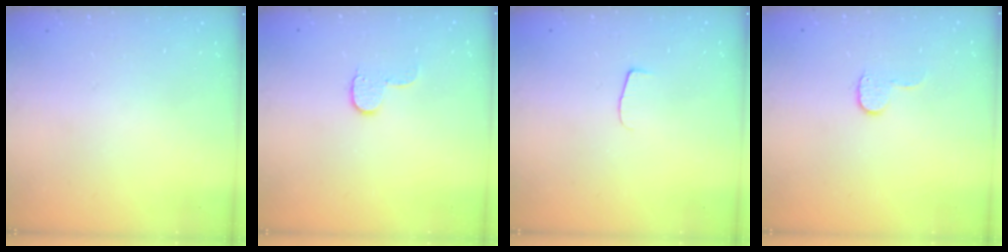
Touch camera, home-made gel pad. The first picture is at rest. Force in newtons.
{"total": 6.1, "press": 6.1, "slide": 0.4}
{"total": 4.3, "press": 4.3, "slide": 0.5}
{"total": 4.6, "press": 4.6, "slide": 0.4}